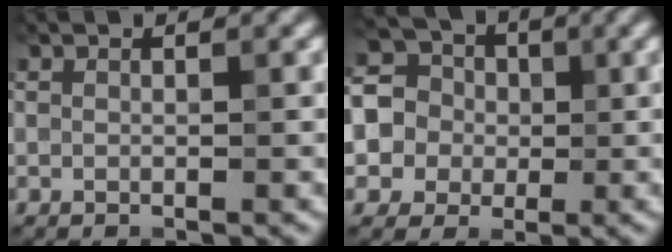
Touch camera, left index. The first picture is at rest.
{"total": 6.8, "force": [1.0, 6.3, 2.4], "torque": [-0.052, 0.029, -0.013]}